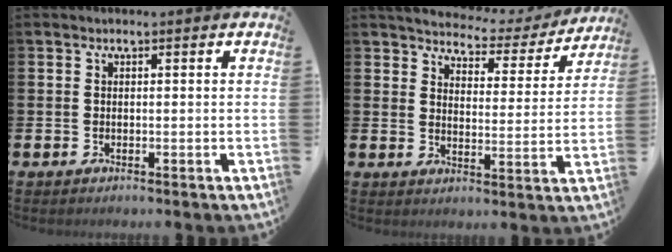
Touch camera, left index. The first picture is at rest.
{"total": 4.2, "force": [4.0, 1.2, 0.5], "torque": [-0.027, -0.038, 0.060]}